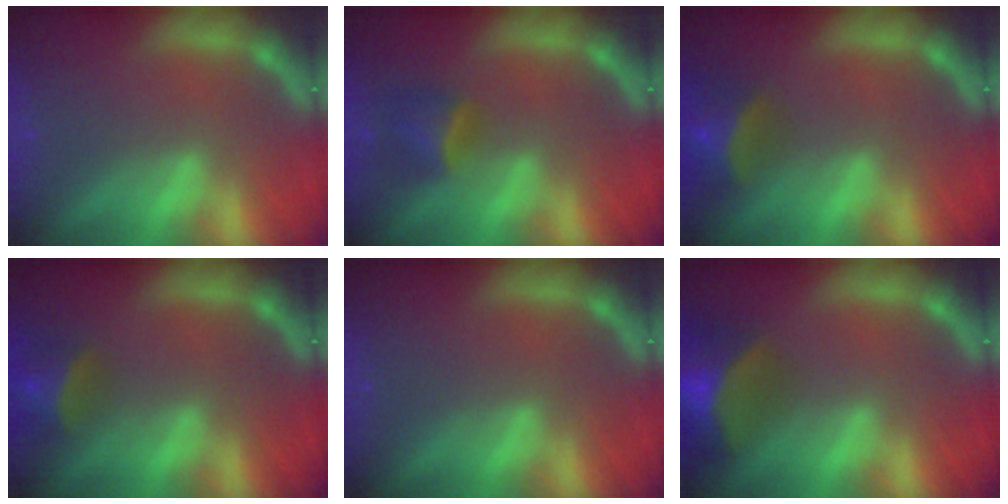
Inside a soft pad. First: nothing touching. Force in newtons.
{"total": 2.9}
{"total": 5.5}
{"total": 4.5}
{"total": 0.0}
{"total": 9.9}